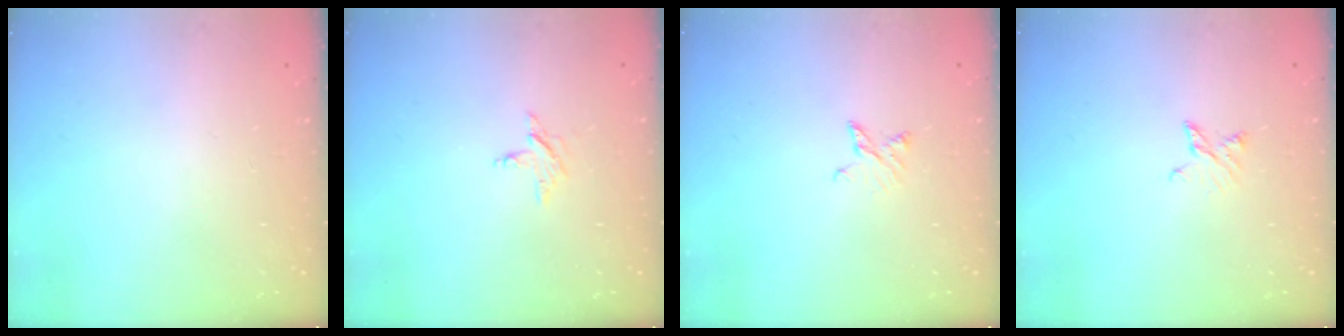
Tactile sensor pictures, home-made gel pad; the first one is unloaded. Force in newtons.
{"total": 3.0, "press": 3.0, "slide": 0.3}
{"total": 3.2, "press": 3.2, "slide": 0.4}
{"total": 3.2, "press": 3.2, "slide": 0.4}